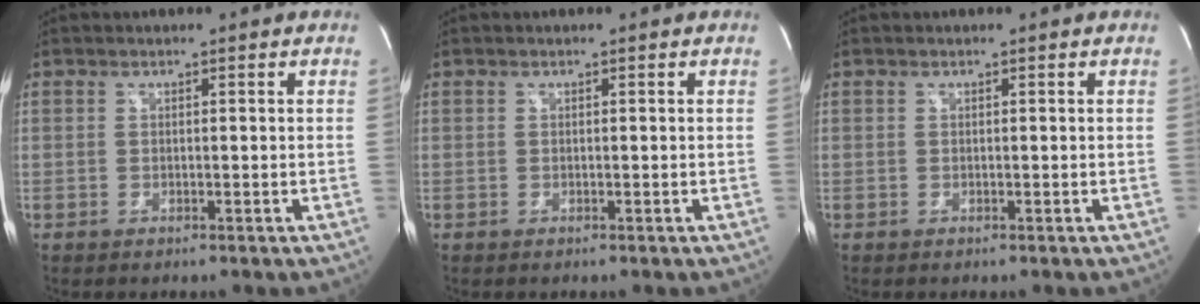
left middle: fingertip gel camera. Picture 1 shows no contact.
{"total": 0.0}
{"total": 0.0}